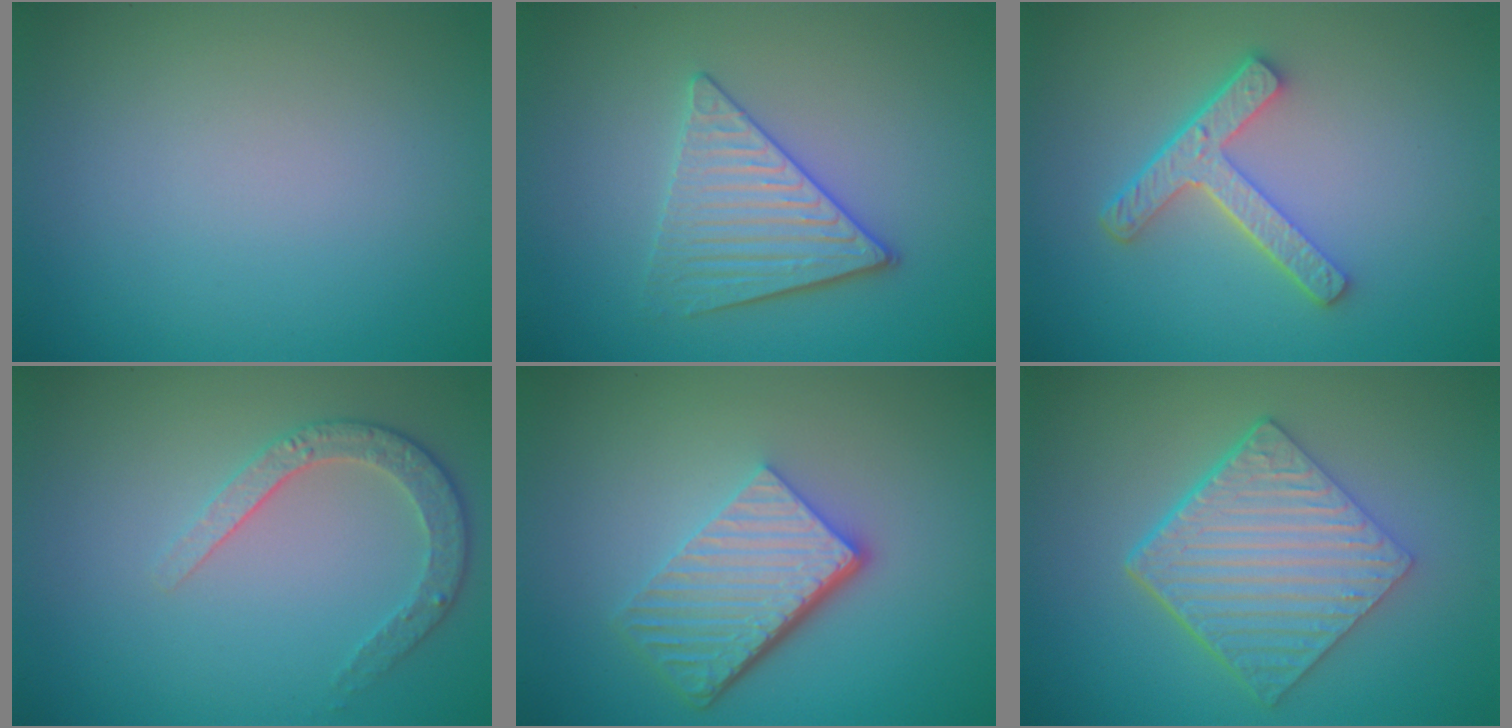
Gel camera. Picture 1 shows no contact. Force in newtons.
{"total": 3.9, "press": 3.5, "slide": 1.7}
{"total": 4.3, "press": 3.2, "slide": 2.8}
{"total": 2.6, "press": 2.5, "slide": 1.0}
{"total": 6.0, "press": 4.1, "slide": 4.4}
{"total": 6.6, "press": 4.7, "slide": 4.7}